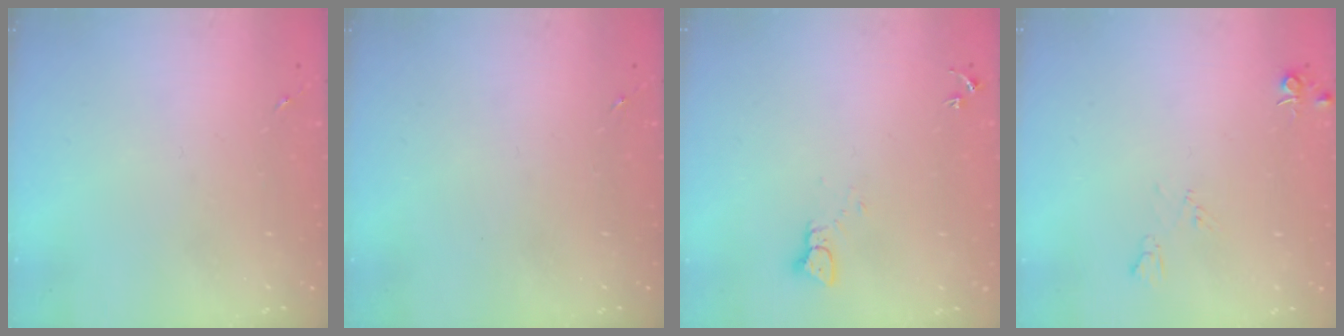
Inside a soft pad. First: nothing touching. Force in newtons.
{"total": 0.0}
{"total": 2.4, "press": 2.4, "slide": 0.2}
{"total": 5.2, "press": 5.2, "slide": 0.7}